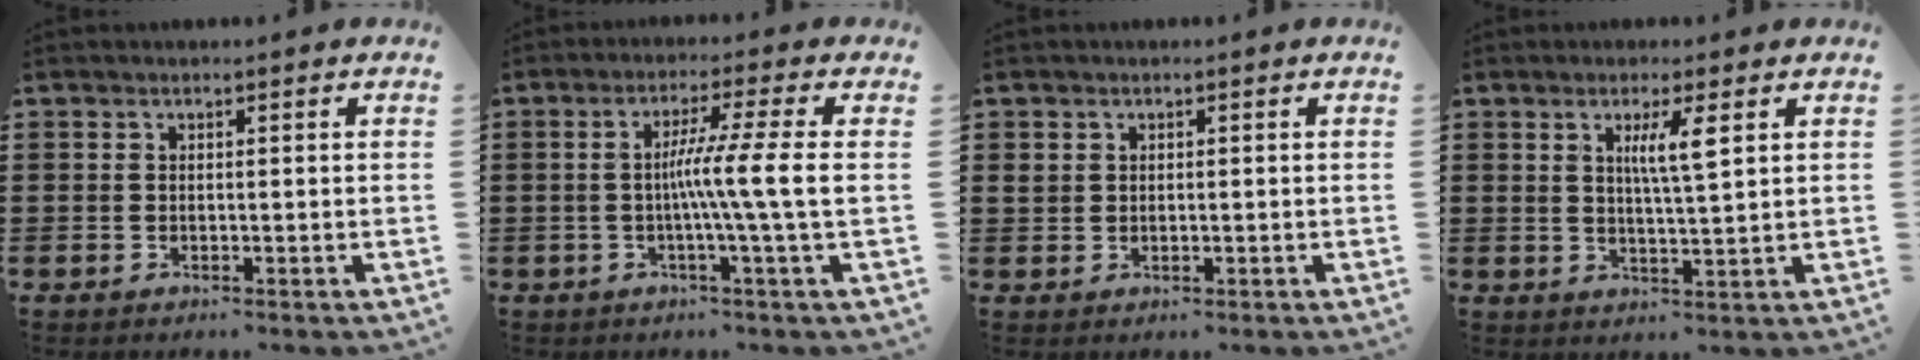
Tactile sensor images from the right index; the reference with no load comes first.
{"total": 7.7, "force": [-0.4, -1.3, 7.6], "torque": [-0.136, -0.011, -0.015]}
{"total": 1.2, "force": [0.6, 0.9, 0.3], "torque": [-0.010, 0.004, 0.013]}
{"total": 4.5, "force": [1.7, 0.4, 4.2], "torque": [-0.087, 0.002, 0.025]}